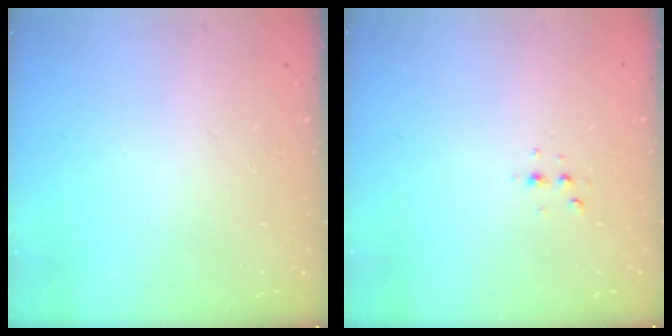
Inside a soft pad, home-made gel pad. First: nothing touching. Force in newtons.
{"total": 2.8, "press": 2.8, "slide": 0.7}